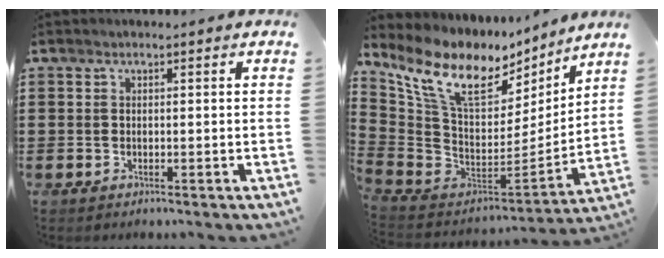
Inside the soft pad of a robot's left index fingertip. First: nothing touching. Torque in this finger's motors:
{"motor_torque": [0.51, 0.40, 1.05, 0.21]}